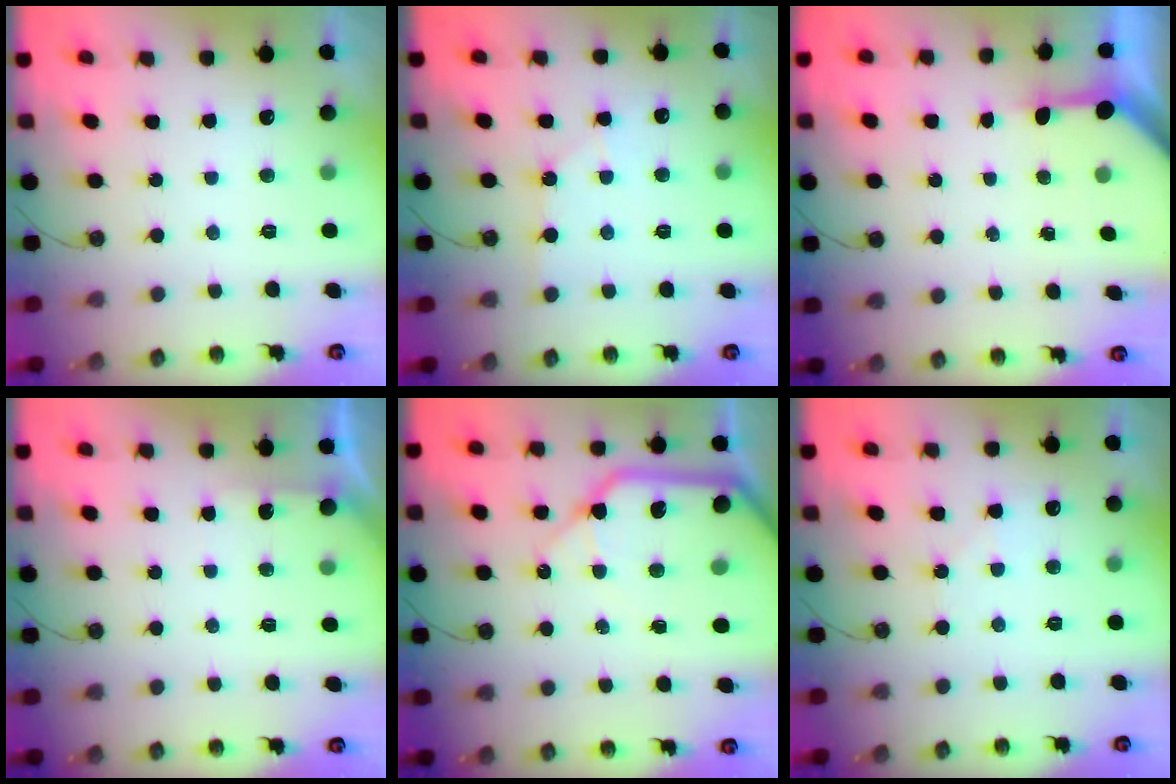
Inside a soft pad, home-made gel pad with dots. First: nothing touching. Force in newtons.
{"total": 4.7, "press": 4.6, "slide": 0.7}
{"total": 3.4, "press": 3.3, "slide": 0.4}
{"total": 2.0, "press": 2.0, "slide": 0.3}
{"total": 17.3, "press": 17.1, "slide": 2.9}
{"total": 5.2, "press": 5.1, "slide": 0.9}